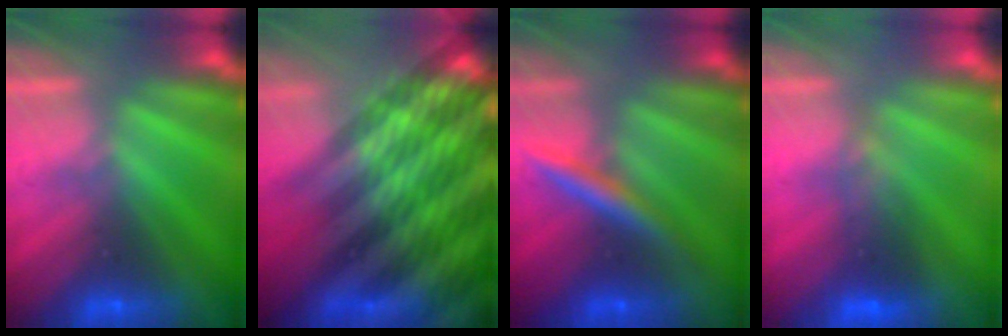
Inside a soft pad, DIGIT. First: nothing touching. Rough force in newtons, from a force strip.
{"total": 7.1}
{"total": 2.4}
{"total": 2.0}